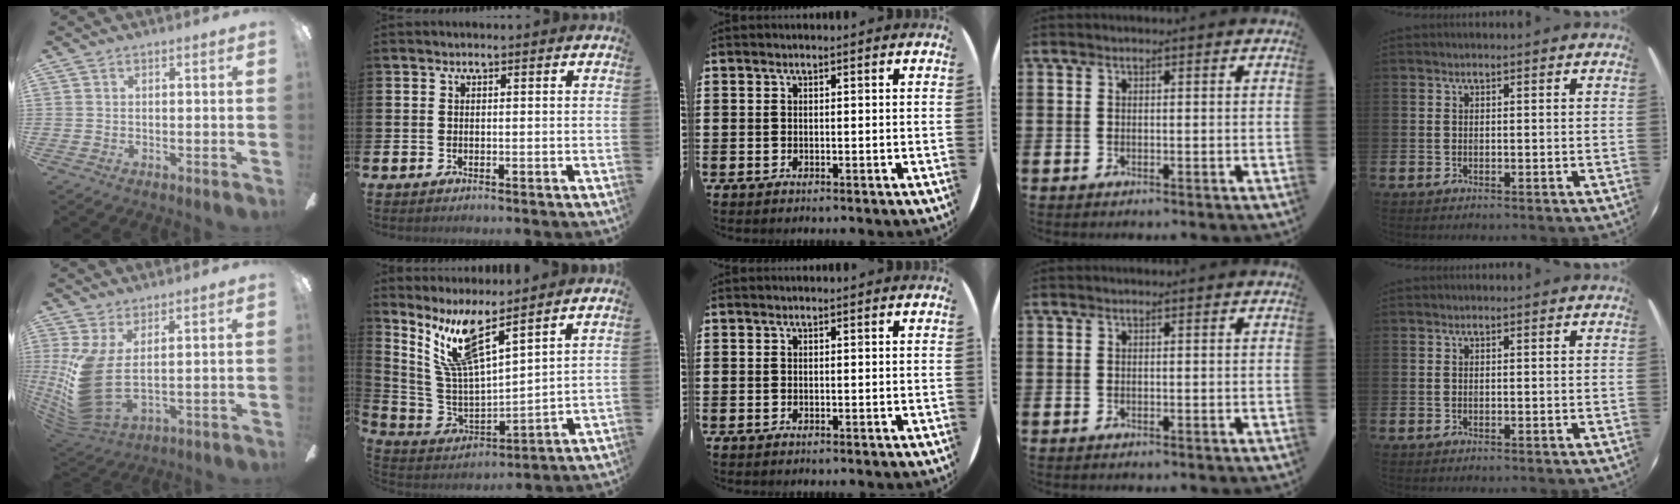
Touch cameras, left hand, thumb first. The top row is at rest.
{"thumb": {"total": 12.4, "force": [1.9, 5.7, 10.9], "torque": [-0.247, -0.034, 0.038]}, "index": {"total": 9.3, "force": [6.8, 1.7, 6.1], "torque": [-0.145, -0.032, 0.119]}}